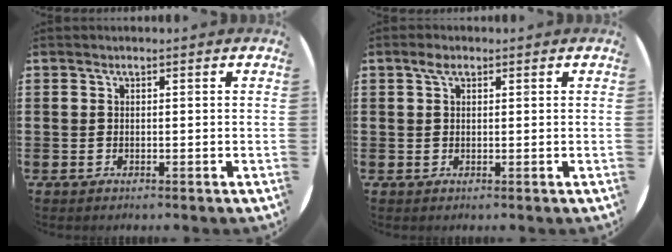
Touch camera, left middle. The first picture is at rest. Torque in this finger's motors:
{"motor_torque": [0.74, -0.44, 0.01, 0.00]}